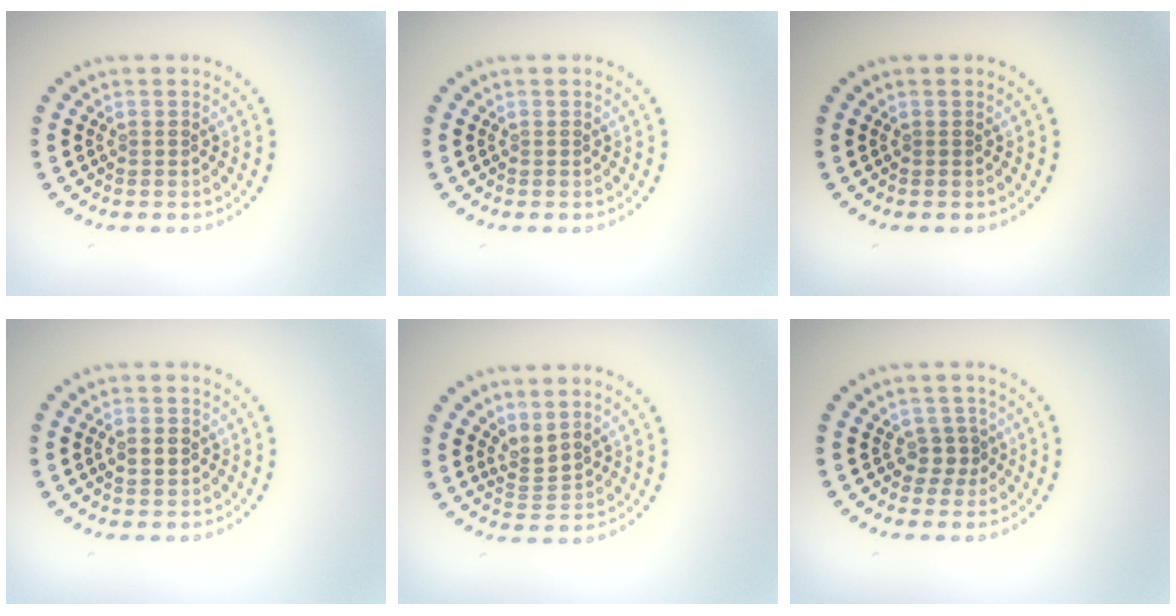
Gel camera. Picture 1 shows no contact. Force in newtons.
{"total": 0.0}
{"total": 0.0}
{"total": 2.2, "press": 2.2, "slide": 0.1}
{"total": 2.2, "press": 1.5, "slide": 1.6}
{"total": 1.7, "press": 1.4, "slide": 1.0}